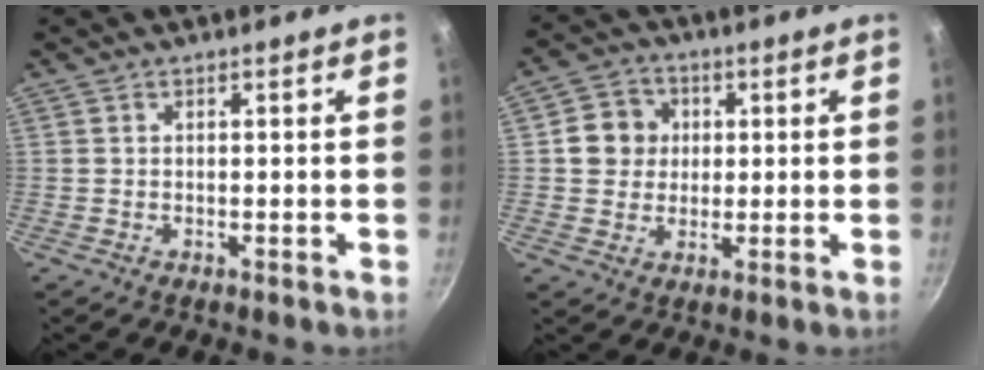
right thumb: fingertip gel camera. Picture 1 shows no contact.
{"total": 7.2, "force": [1.2, 6.6, 2.6], "torque": [-0.008, 0.007, 0.010]}